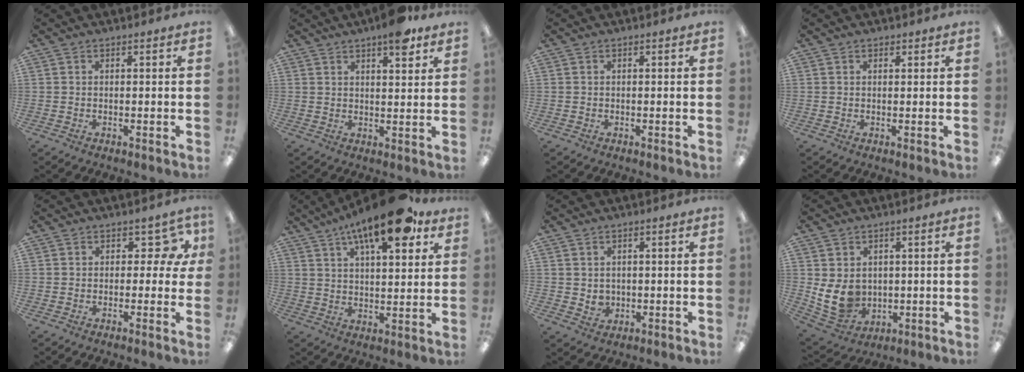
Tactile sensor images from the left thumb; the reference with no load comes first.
{"total": 6.8, "force": [4.9, 2.0, 4.2], "torque": [-0.054, -0.026, 0.079]}
{"total": 0.0}
{"total": 0.8, "force": [0.7, 0.5, 0.2], "torque": [0.005, -0.002, 0.011]}
{"total": 5.3, "force": [2.2, 3.3, 3.6], "torque": [-0.042, -0.006, 0.033]}
{"total": 16.9, "force": [10.5, 5.8, 11.9], "torque": [-0.184, -0.043, 0.168]}
{"total": 2.8, "force": [1.2, 2.4, 0.6], "torque": [-0.001, -0.006, 0.019]}
{"total": 9.4, "force": [1.0, 7.8, 5.1], "torque": [-0.109, -0.007, 0.024]}